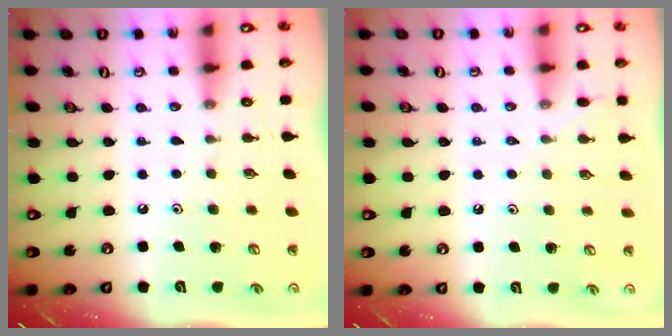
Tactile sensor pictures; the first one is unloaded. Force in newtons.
{"total": 4.0, "press": 4.0, "slide": 0.7}